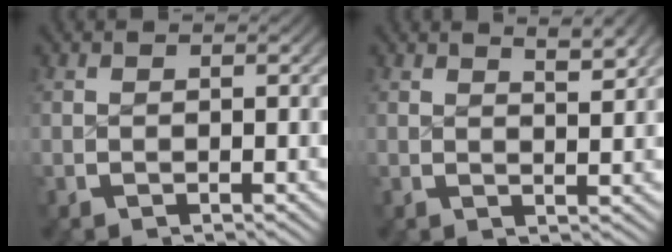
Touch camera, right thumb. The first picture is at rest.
{"total": 2.7, "force": [2.0, 0.4, 1.8], "torque": [-0.023, -0.002, 0.035]}